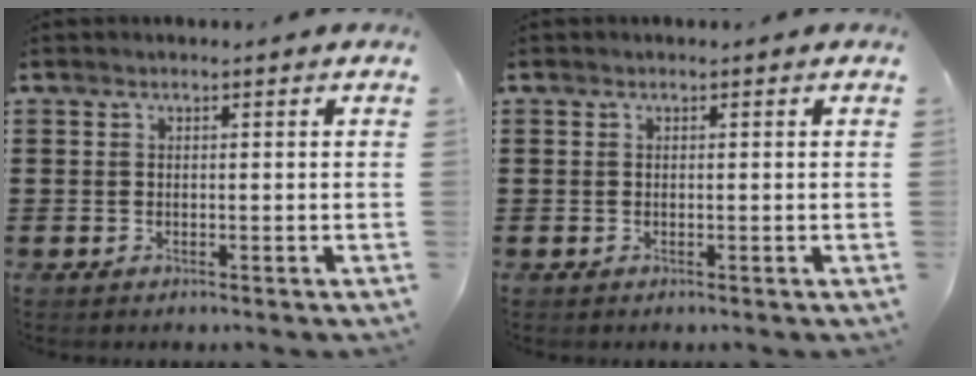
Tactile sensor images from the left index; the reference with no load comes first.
{"total": 0.0}